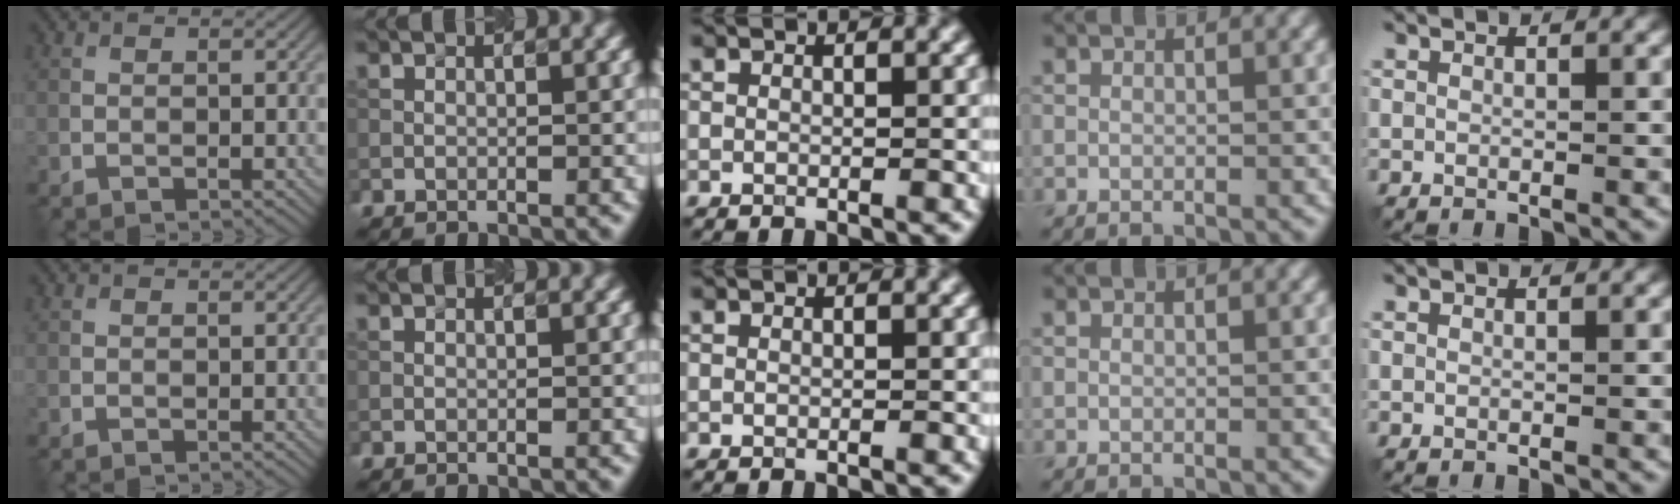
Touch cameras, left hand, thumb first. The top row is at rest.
{}